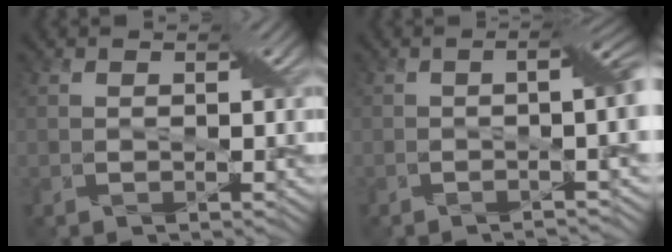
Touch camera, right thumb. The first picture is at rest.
{"total": 7.0, "force": [-1.0, 1.6, 6.7], "torque": [-0.080, 0.004, -0.018]}